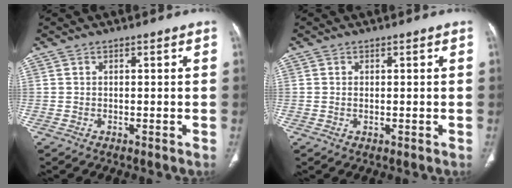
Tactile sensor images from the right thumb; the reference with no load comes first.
{"total": 0.6, "force": [0.1, 0.3, 0.5], "torque": [-0.015, 0.000, 0.004]}